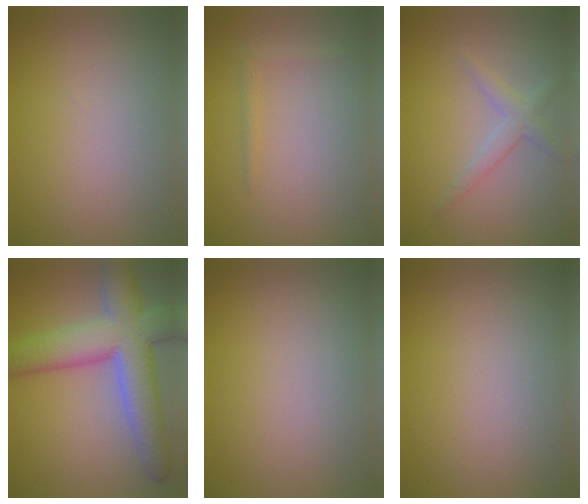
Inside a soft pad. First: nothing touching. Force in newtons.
{"total": 1.1, "press": 1.1, "slide": 0.1}
{"total": 2.0, "press": 2.0, "slide": 0.1}
{"total": 9.8, "press": 9.8, "slide": 0.8}
{"total": 0.0}
{"total": 0.0}